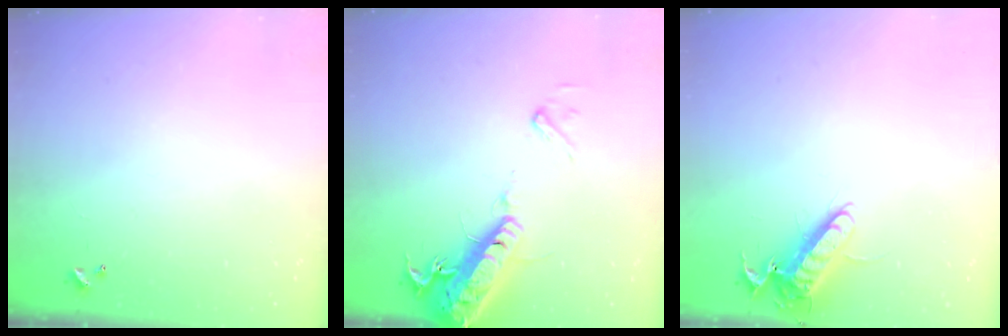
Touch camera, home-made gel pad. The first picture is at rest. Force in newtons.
{"total": 18.9, "press": 18.5, "slide": 3.9}
{"total": 12.3, "press": 12.1, "slide": 1.8}